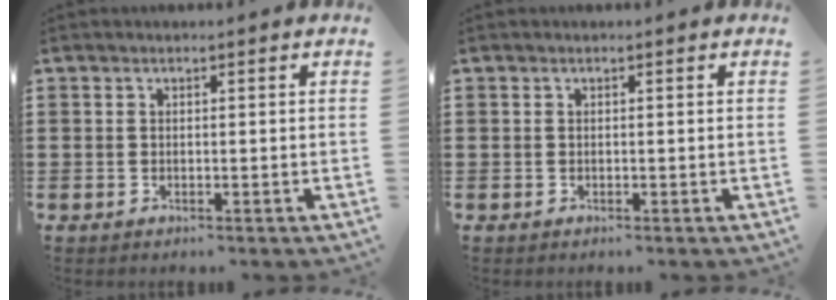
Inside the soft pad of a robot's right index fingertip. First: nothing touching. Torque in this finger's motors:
{"motor_torque": [0.08, 0.07, 0.00, 0.00]}